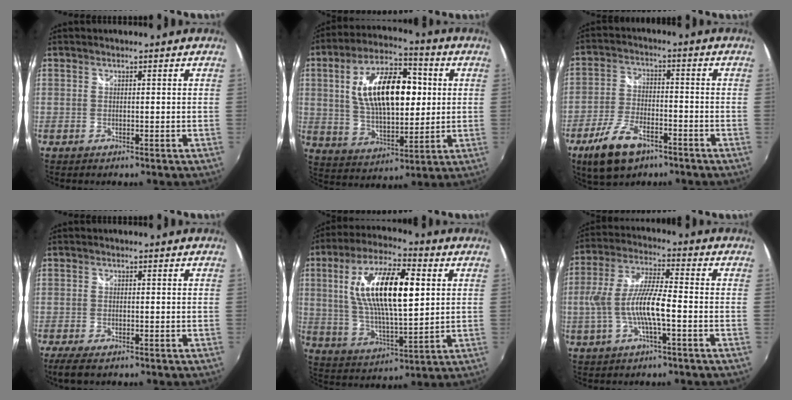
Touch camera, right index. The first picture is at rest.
{"total": 18.4, "force": [3.2, 9.1, 15.6], "torque": [-0.276, 0.021, 0.061]}
{"total": 10.6, "force": [-6.7, 4.5, 6.9], "torque": [-0.156, -0.012, -0.126]}
{"total": 3.7, "force": [-2.3, 1.4, 2.5], "torque": [-0.057, -0.013, -0.040]}
{"total": 18.8, "force": [4.4, 6.7, 17.0], "torque": [-0.315, 0.013, 0.083]}
{"total": 11.5, "force": [-2.5, 2.2, 11.0], "torque": [-0.223, -0.001, -0.044]}